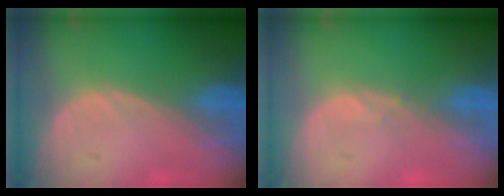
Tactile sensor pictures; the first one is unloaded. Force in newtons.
{"total": 0.5, "press": 0.5, "slide": 0.2}